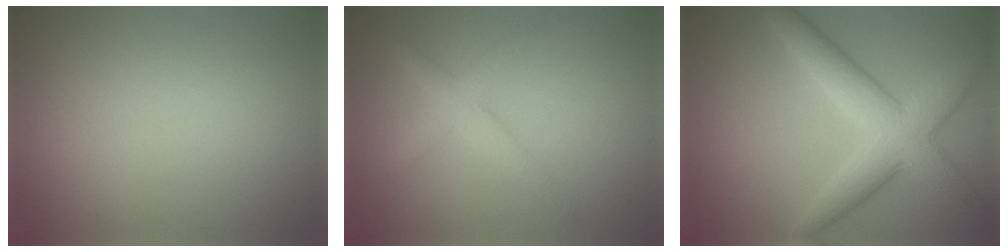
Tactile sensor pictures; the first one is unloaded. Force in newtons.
{"total": 1.9, "press": 1.9, "slide": 0.1}
{"total": 5.9, "press": 5.9, "slide": 0.1}